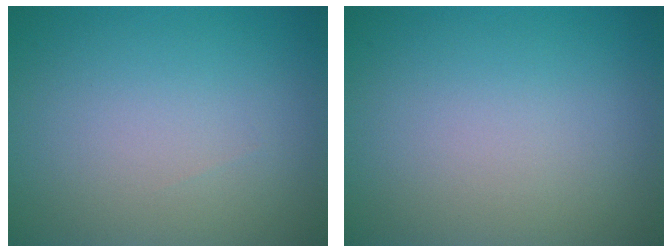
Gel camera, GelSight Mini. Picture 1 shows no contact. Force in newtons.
{"total": 0.0}